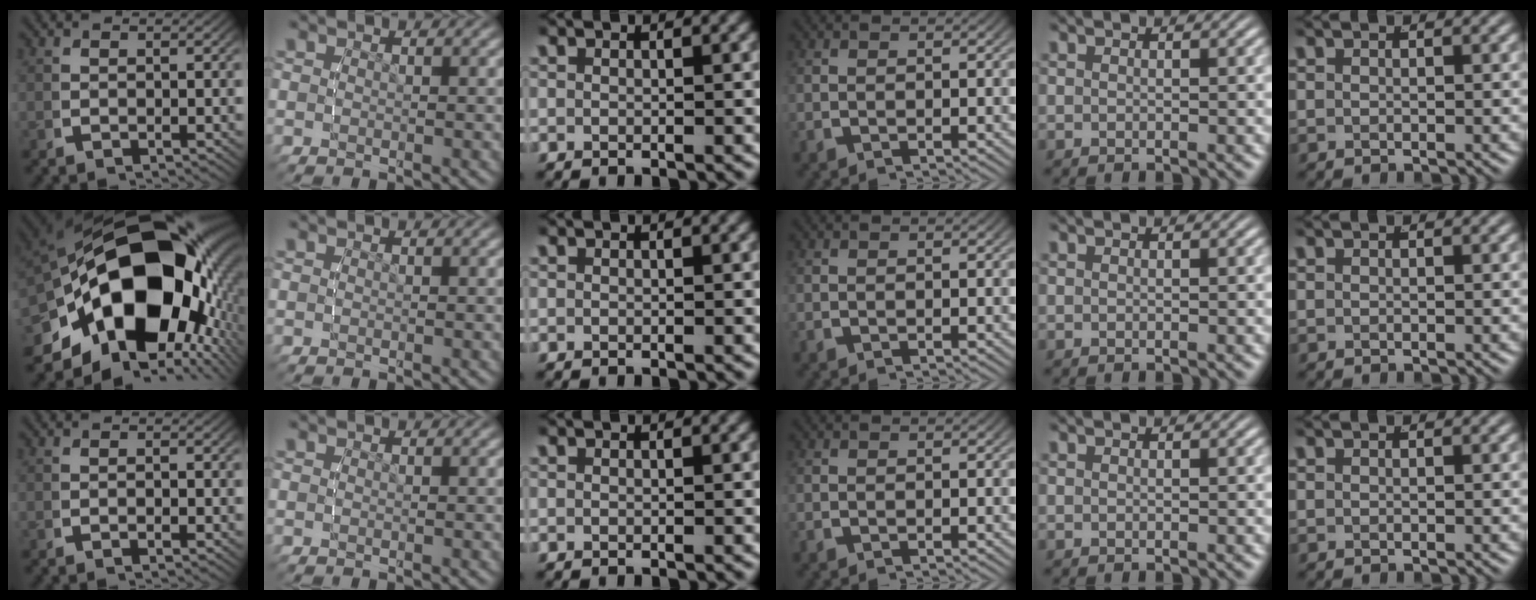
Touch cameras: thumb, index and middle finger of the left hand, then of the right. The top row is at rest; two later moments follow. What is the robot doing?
{"motion": "lift_and_place", "object": "toy banana"}